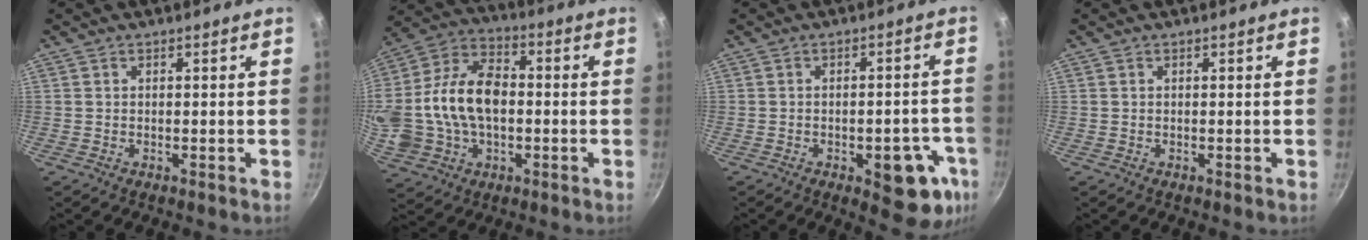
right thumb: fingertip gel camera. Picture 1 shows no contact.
{"total": 20.5, "force": [-0.6, 13.8, 15.2], "torque": [-0.288, 0.035, -0.011]}
{"total": 12.0, "force": [-4.7, 5.4, 9.7], "torque": [-0.064, 0.019, -0.055]}
{"total": 0.0}